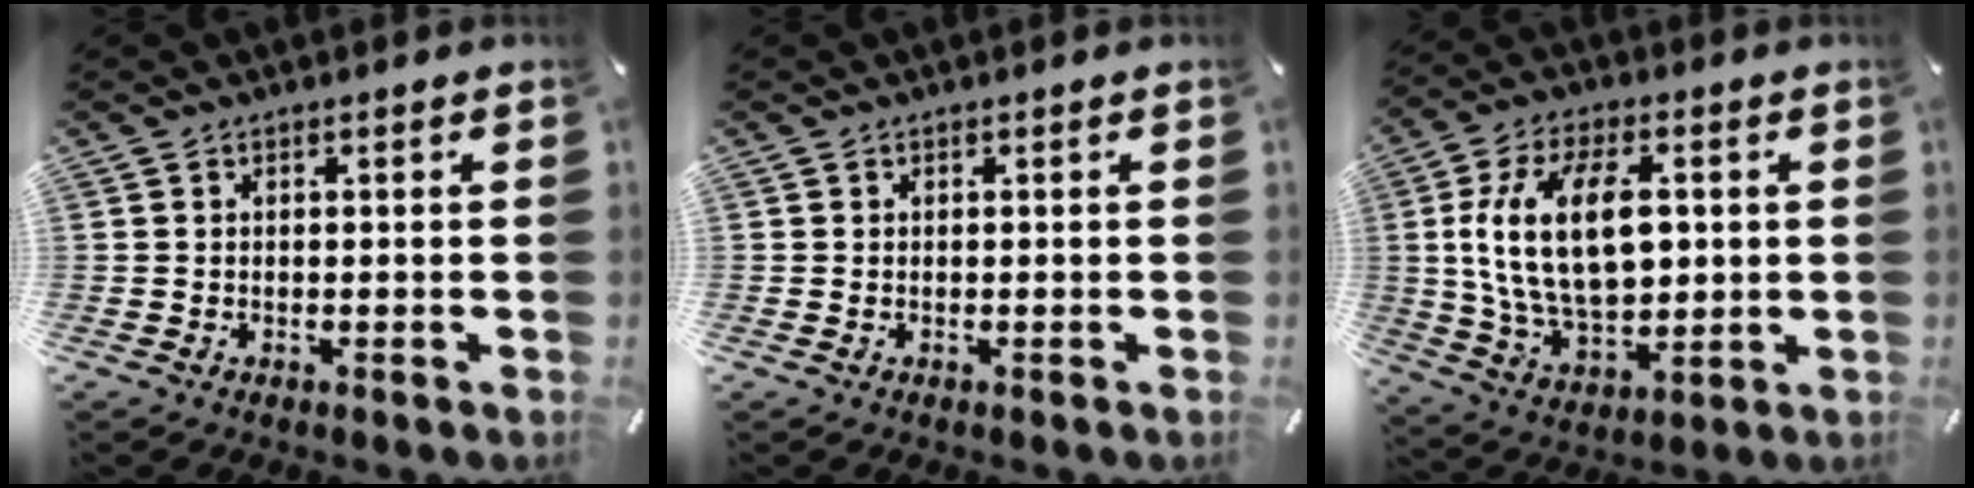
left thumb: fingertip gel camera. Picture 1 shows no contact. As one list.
[{"total": 0.0}, {"total": 18.4, "force": [2.4, 11.0, 14.5], "torque": [-0.302, 0.005, 0.039]}]